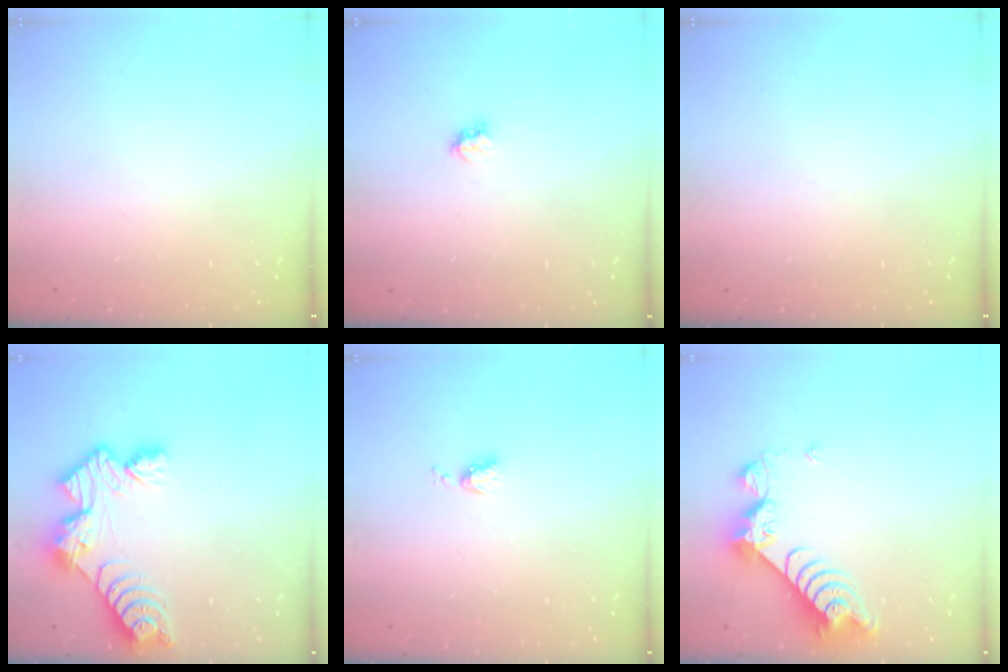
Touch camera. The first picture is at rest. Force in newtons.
{"total": 2.8, "press": 2.8, "slide": 0.5}
{"total": 0.0}
{"total": 10.3, "press": 10.3, "slide": 1.0}
{"total": 4.3, "press": 4.3, "slide": 0.5}
{"total": 8.8, "press": 8.7, "slide": 0.9}